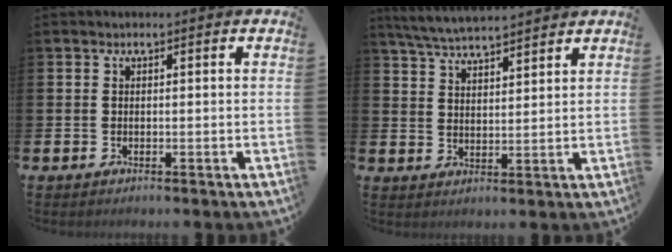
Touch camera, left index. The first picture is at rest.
{"total": 5.5, "force": [5.4, 0.4, 1.1], "torque": [-0.039, -0.025, 0.097]}